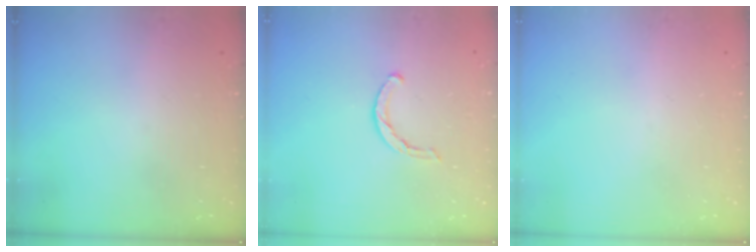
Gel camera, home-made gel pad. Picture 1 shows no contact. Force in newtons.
{"total": 3.5, "press": 3.5, "slide": 0.5}
{"total": 0.0}